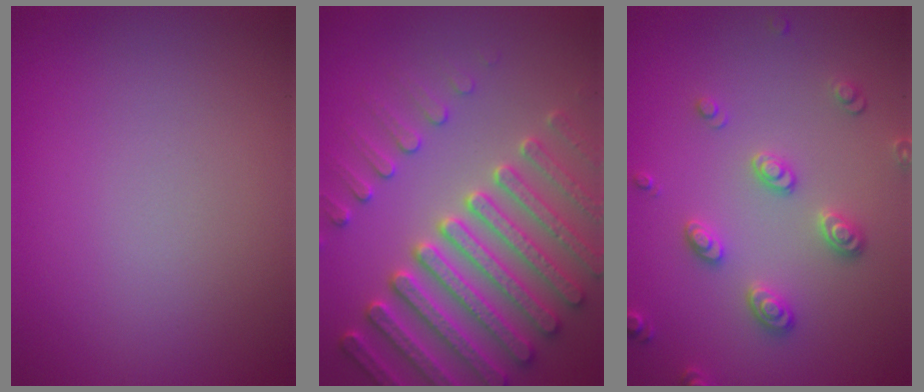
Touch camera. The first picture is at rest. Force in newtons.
{"total": 7.6, "press": 7.3, "slide": 1.9}
{"total": 2.8, "press": 2.7, "slide": 0.8}